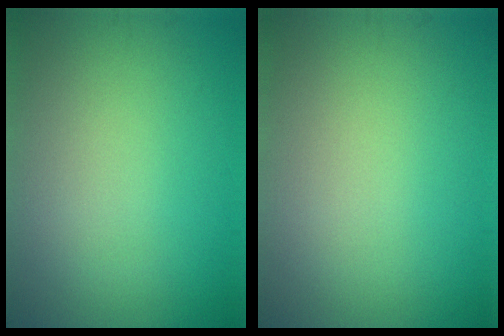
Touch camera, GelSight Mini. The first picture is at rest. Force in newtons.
{"total": 0.0}